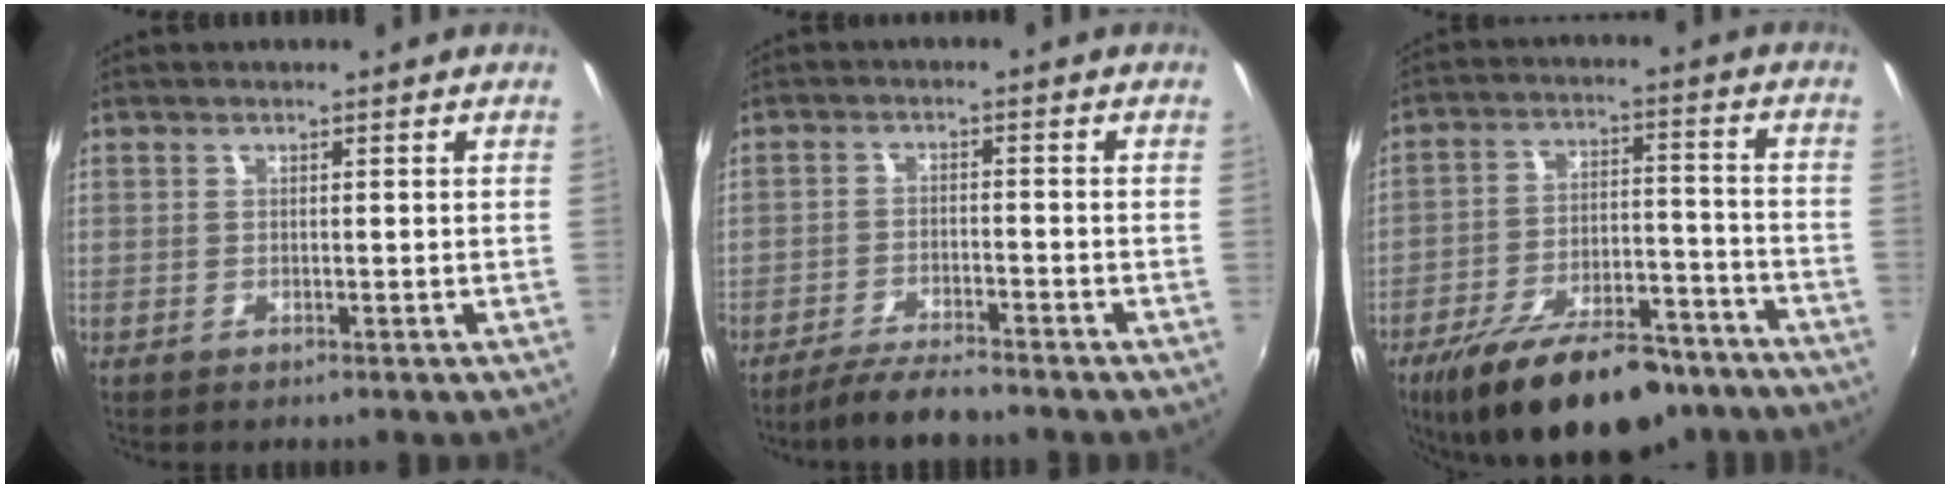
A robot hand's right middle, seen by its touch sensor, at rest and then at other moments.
{"total": 6.9, "force": [-6.1, 0.7, 3.1], "torque": [-0.077, -0.011, -0.107]}
{"total": 22.7, "force": [-17.0, 8.9, 12.0], "torque": [-0.215, -0.007, -0.245]}